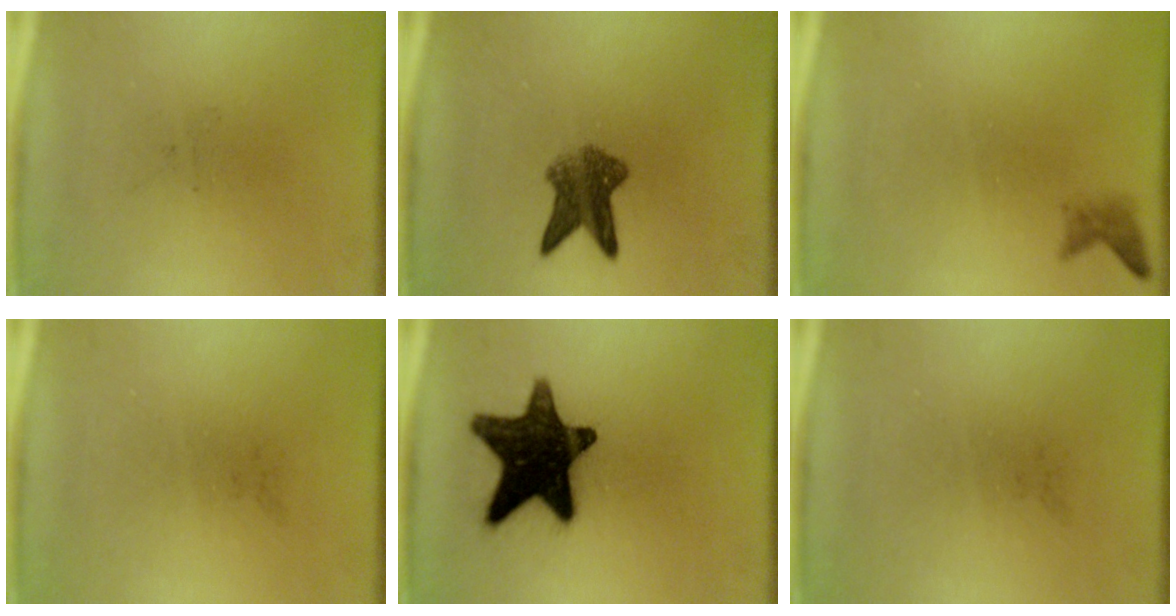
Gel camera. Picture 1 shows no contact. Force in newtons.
{"total": 5.7}
{"total": 1.3}
{"total": 0.0}
{"total": 15.9}
{"total": 0.0}